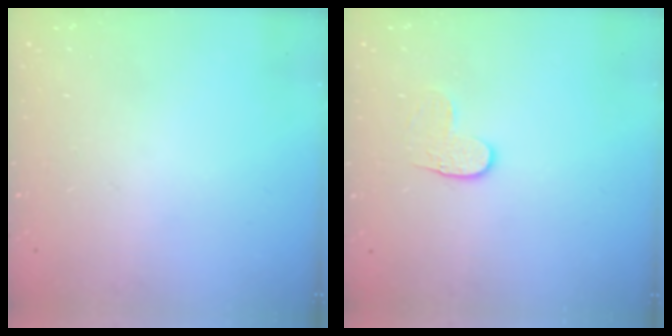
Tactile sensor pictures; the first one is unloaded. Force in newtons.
{"total": 3.6, "press": 3.6, "slide": 0.4}